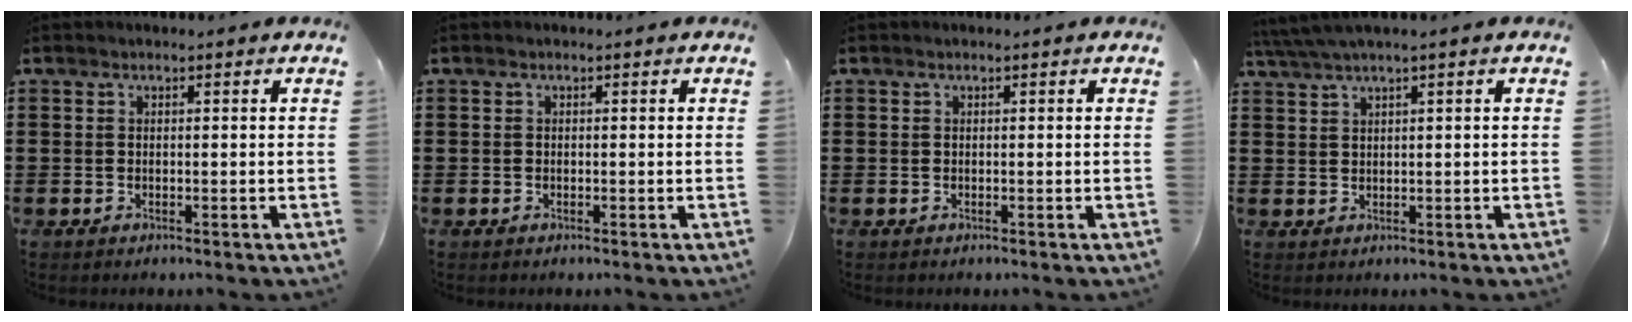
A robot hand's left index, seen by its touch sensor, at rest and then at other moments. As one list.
[{"total": 0.0}, {"total": 0.0}, {"total": 2.0, "force": [1.3, -0.3, 1.5], "torque": [-0.031, 0.001, 0.024]}]